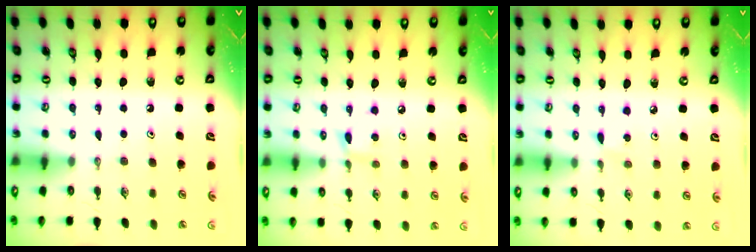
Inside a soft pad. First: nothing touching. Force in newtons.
{"total": 5.5, "press": 5.5, "slide": 0.6}
{"total": 2.6, "press": 2.6, "slide": 0.2}